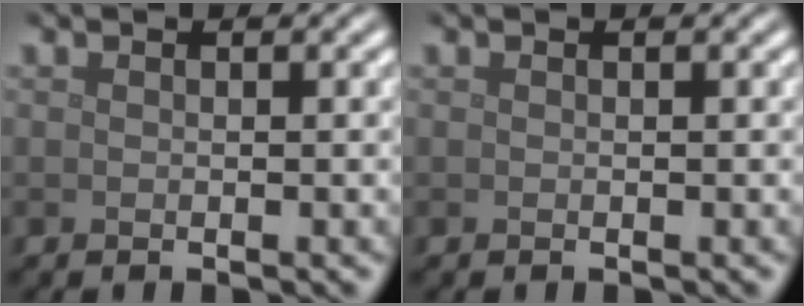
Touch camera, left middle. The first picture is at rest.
{"total": 0.0}